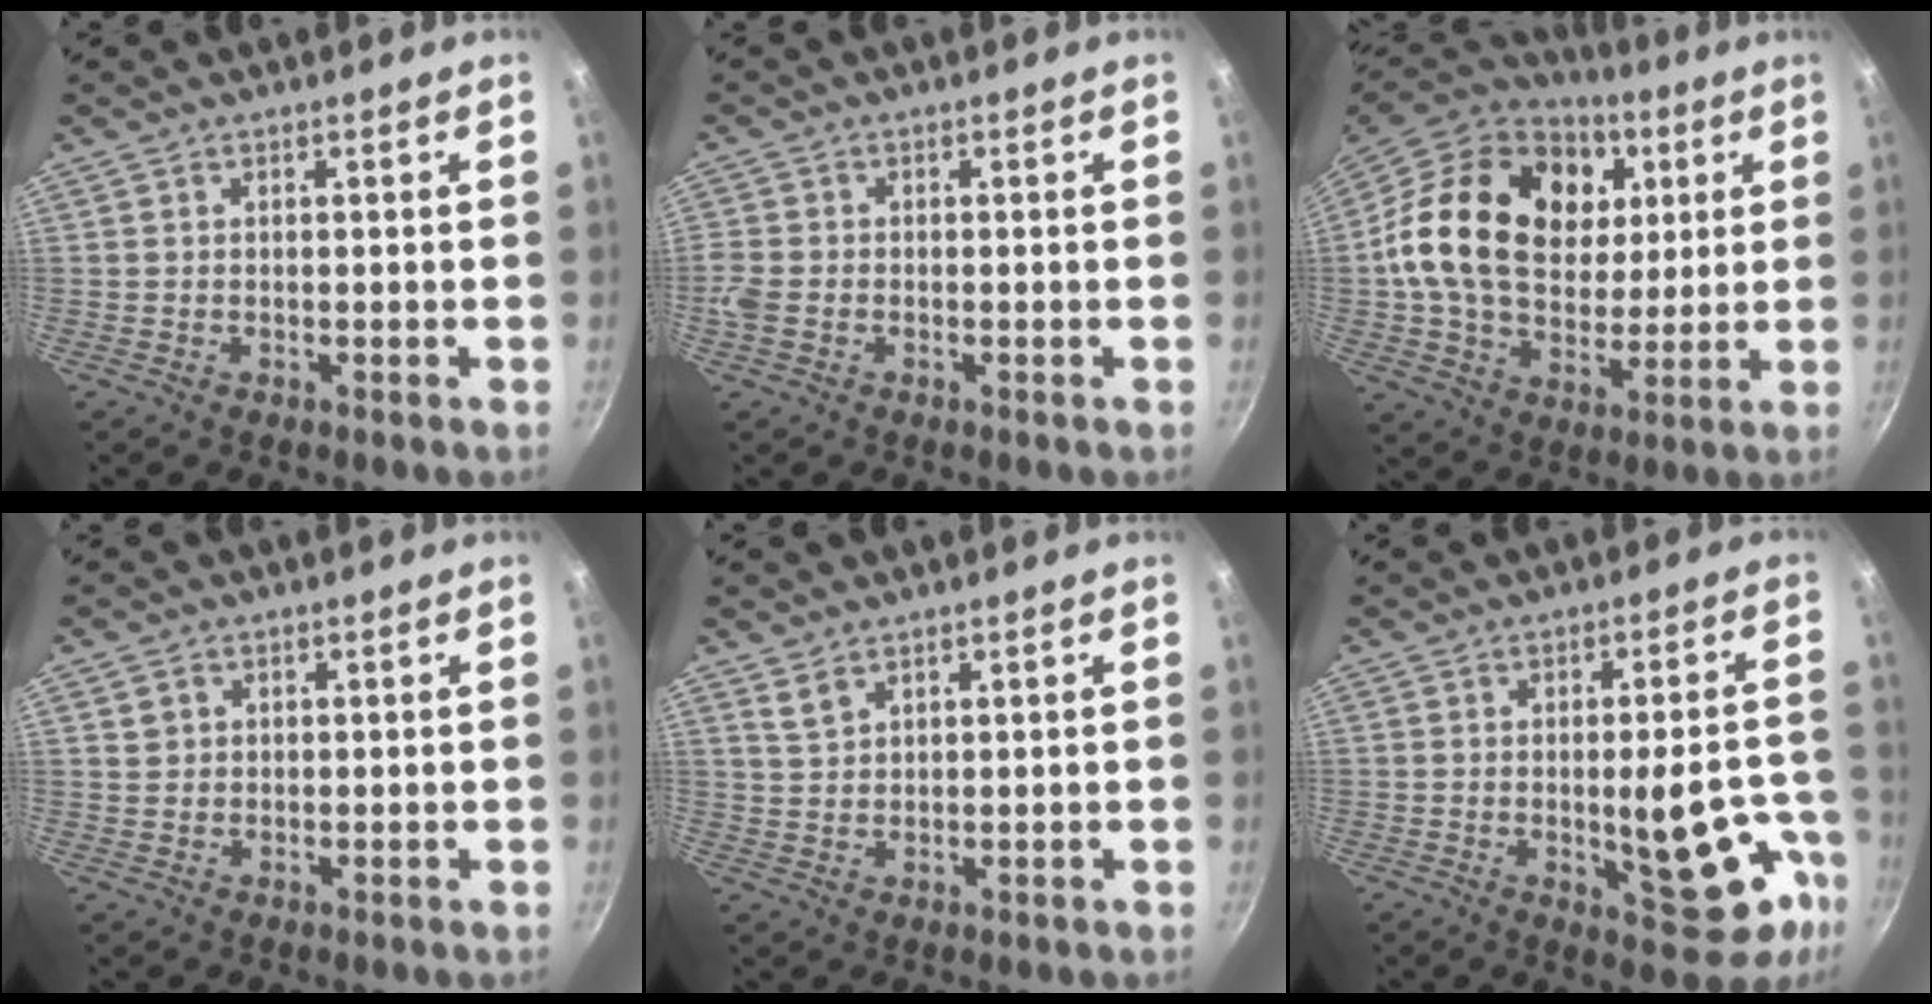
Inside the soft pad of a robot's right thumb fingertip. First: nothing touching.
{"total": 3.3, "force": [-1.1, 2.4, 1.9], "torque": [-0.047, 0.002, -0.028]}
{"total": 26.2, "force": [6.2, 18.8, 17.1], "torque": [-0.283, 0.004, 0.104]}
{"total": 2.0, "force": [0.7, 1.8, 0.5], "torque": [-0.002, 0.004, 0.012]}
{"total": 2.7, "force": [2.0, 1.3, 1.2], "torque": [-0.020, -0.012, 0.043]}
{"total": 15.3, "force": [-4.3, 6.5, 13.2], "torque": [-0.121, 0.017, -0.047]}